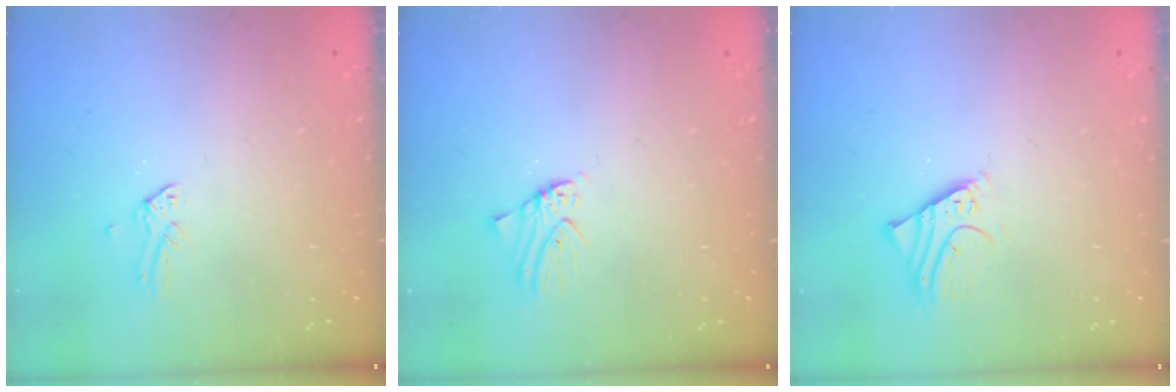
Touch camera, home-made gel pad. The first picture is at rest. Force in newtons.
{"total": 1.2, "press": 1.1, "slide": 0.1}
{"total": 3.5, "press": 3.5, "slide": 0.4}